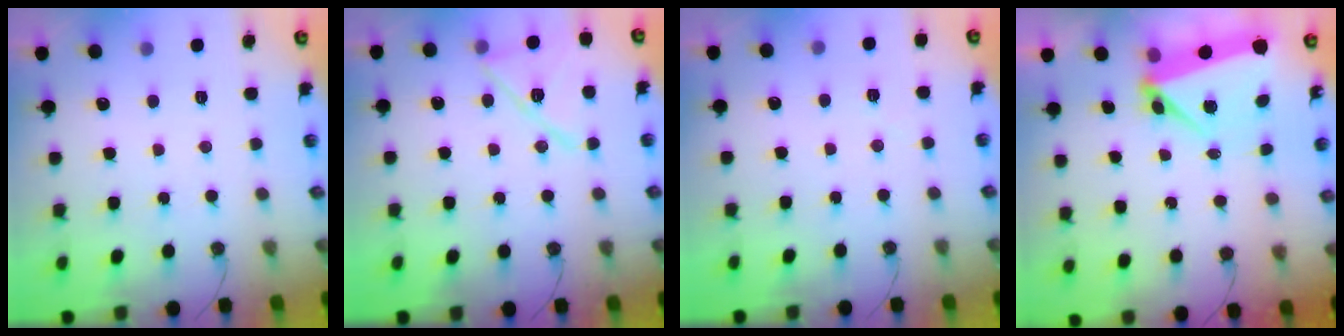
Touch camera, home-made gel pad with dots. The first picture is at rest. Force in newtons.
{"total": 13.6, "press": 13.6, "slide": 0.6}
{"total": 2.2, "press": 2.2, "slide": 0.7}
{"total": 6.3, "press": 5.5, "slide": 3.0}